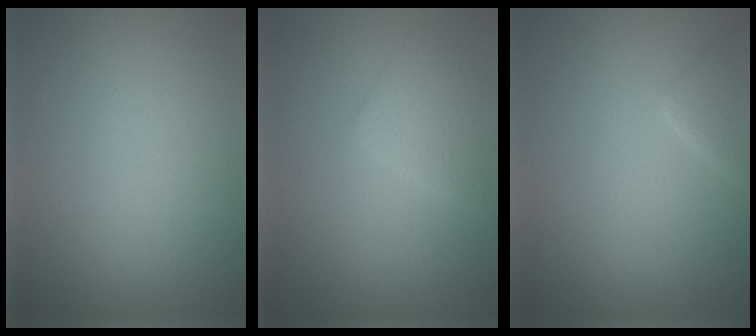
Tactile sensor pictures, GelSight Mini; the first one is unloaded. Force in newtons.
{"total": 2.4, "press": 2.4, "slide": 0.0}
{"total": 1.9, "press": 1.9, "slide": 0.1}